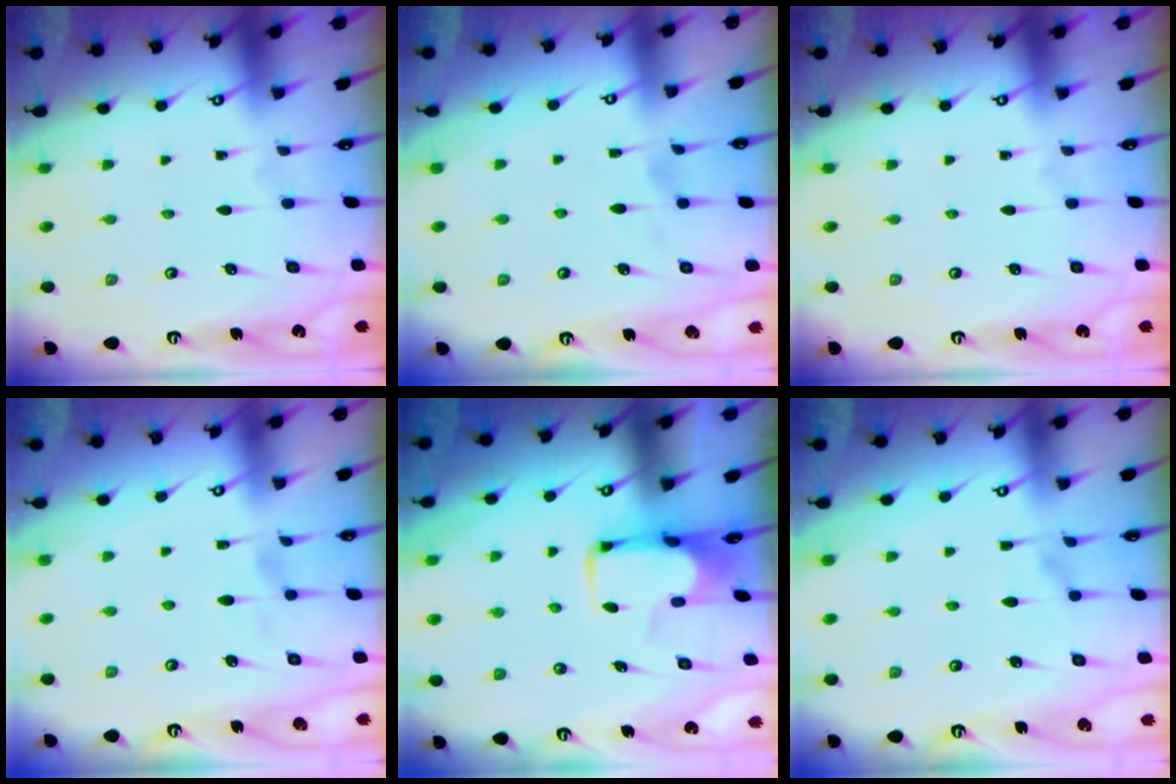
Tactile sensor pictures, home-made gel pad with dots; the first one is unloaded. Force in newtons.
{"total": 1.6, "press": 1.1, "slide": 1.2}
{"total": 0.0}
{"total": 1.7, "press": 1.2, "slide": 1.2}
{"total": 1.8, "press": 1.7, "slide": 0.4}
{"total": 1.4, "press": 0.4, "slide": 1.4}